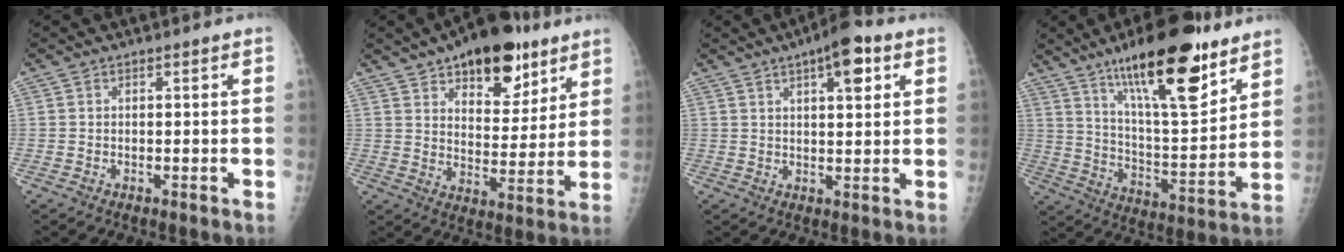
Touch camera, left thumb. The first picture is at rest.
{"total": 17.6, "force": [10.7, 8.6, 10.9], "torque": [-0.102, -0.050, 0.159]}
{"total": 8.1, "force": [4.0, 2.8, 6.5], "torque": [-0.079, -0.009, 0.054]}
{"total": 22.3, "force": [14.0, 6.5, 16.0], "torque": [-0.226, -0.070, 0.233]}